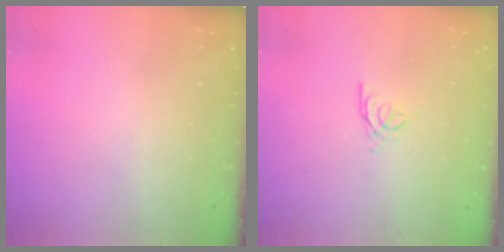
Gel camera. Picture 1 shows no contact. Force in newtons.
{"total": 0.7, "press": 0.6, "slide": 0.3}